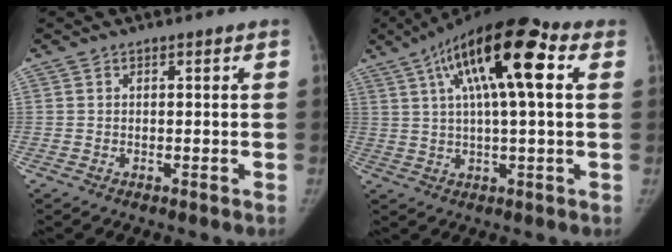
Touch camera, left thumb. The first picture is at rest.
{"total": 18.7, "force": [6.1, 5.9, 16.7], "torque": [-0.277, 0.021, 0.091]}